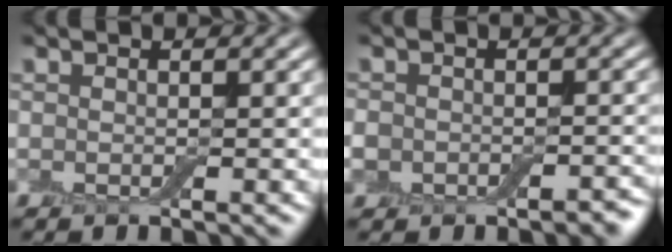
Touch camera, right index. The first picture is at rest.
{"total": 3.9, "force": [-2.2, 2.8, 1.7], "torque": [-0.019, -0.002, -0.039]}